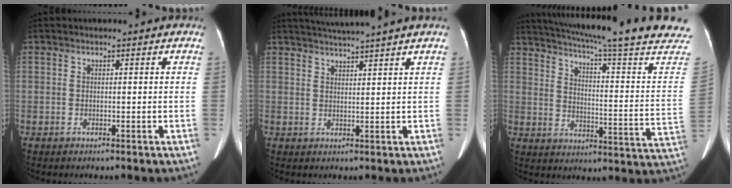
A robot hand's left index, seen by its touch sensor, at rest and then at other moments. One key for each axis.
{"total": 6.6, "fx": 5.8, "fy": -1.6, "fz": 2.6, "tx": -0.045, "ty": 0.012, "tz": 0.083}
{"total": 28.4, "fx": 24.2, "fy": 0.4, "fz": 14.8, "tx": -0.229, "ty": -0.069, "tz": 0.300}